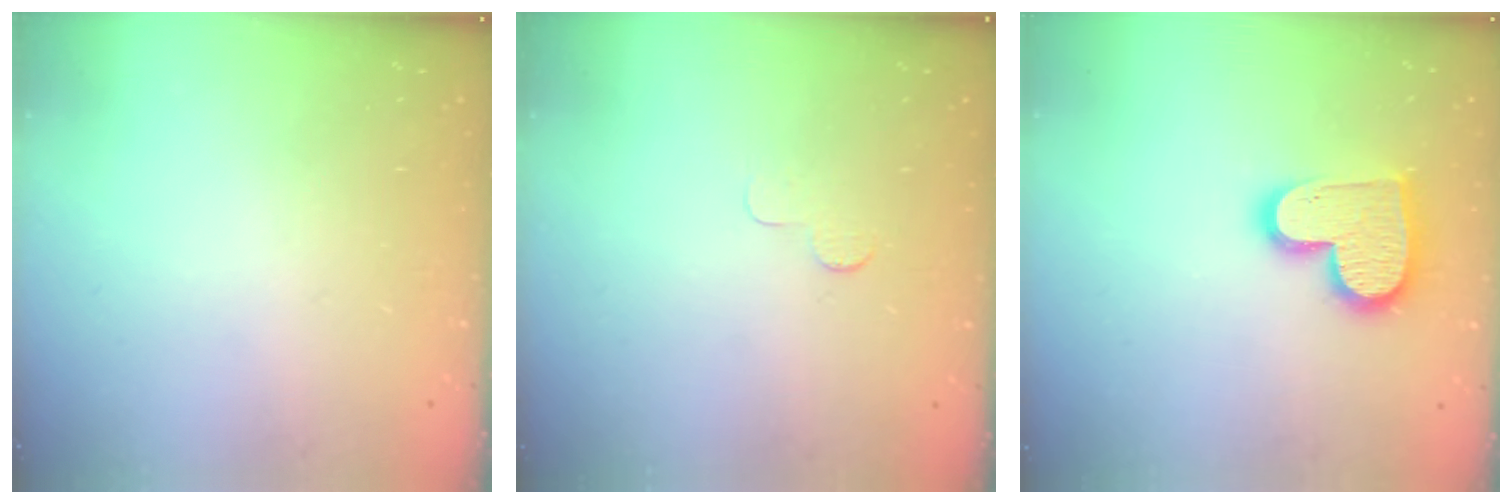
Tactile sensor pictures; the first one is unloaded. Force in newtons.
{"total": 3.0, "press": 2.9, "slide": 0.3}
{"total": 13.9, "press": 13.9, "slide": 1.2}